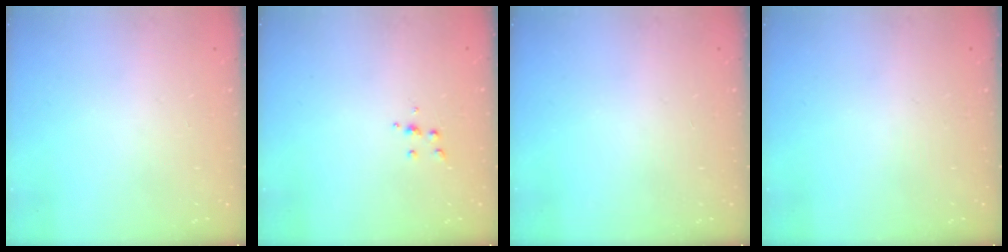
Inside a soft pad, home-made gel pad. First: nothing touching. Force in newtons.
{"total": 5.0, "press": 4.9, "slide": 0.8}
{"total": 0.0}
{"total": 0.0}